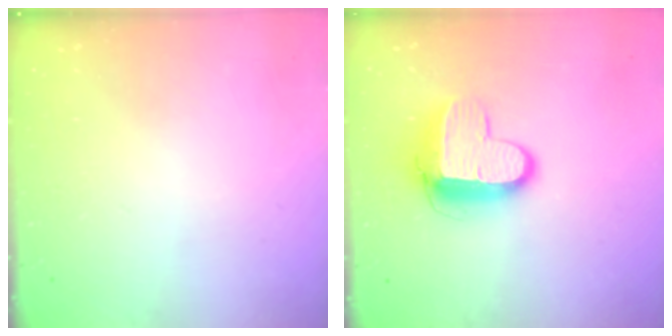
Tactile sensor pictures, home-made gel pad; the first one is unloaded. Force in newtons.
{"total": 11.4, "press": 11.3, "slide": 0.9}